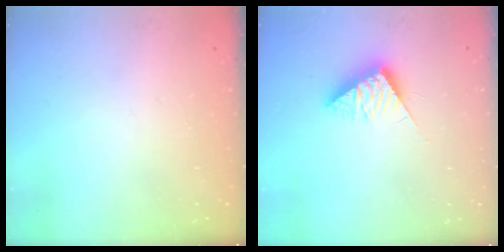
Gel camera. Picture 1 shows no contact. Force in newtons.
{"total": 8.0, "press": 8.0, "slide": 0.3}